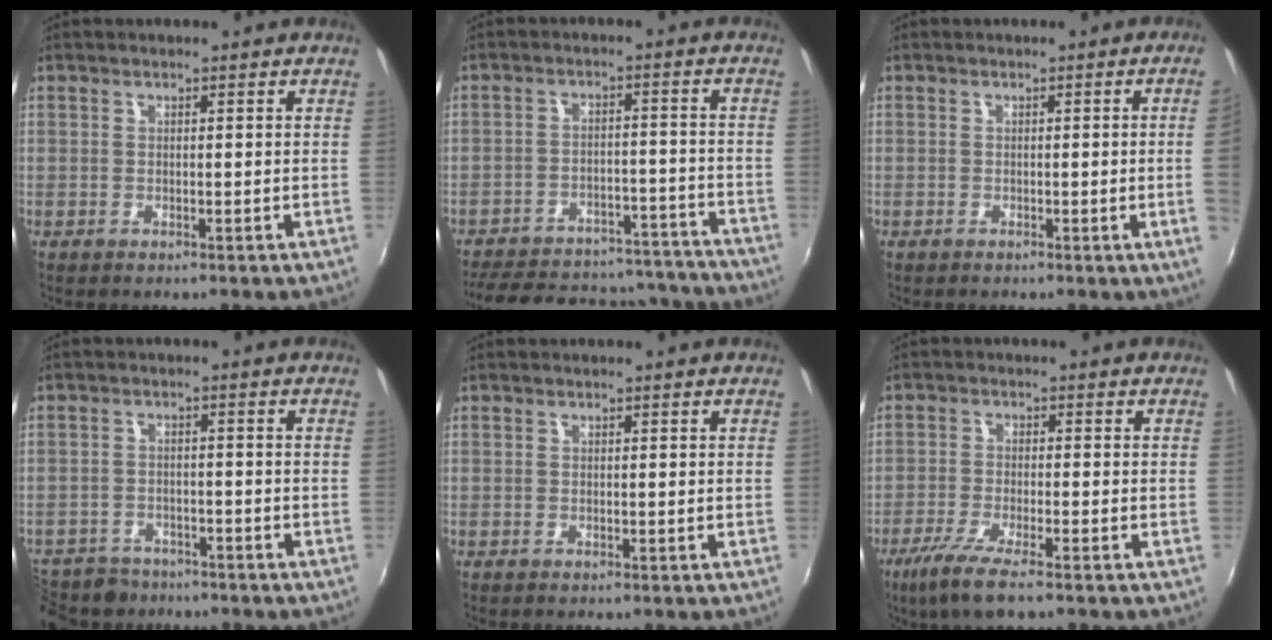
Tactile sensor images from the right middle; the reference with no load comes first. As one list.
[{"total": 25.2, "force": [-22.0, 9.0, 8.4], "torque": [-0.177, 0.040, -0.266]}, {"total": 3.4, "force": [0.0, -1.8, 2.9], "torque": [-0.046, -0.012, 0.005]}, {"total": 11.9, "force": [-9.3, 6.4, 3.6], "torque": [-0.113, -0.005, -0.150]}, {"total": 0.0}, {"total": 7.9, "force": [-5.3, 0.9, 5.7], "torque": [-0.135, -0.027, -0.098]}]